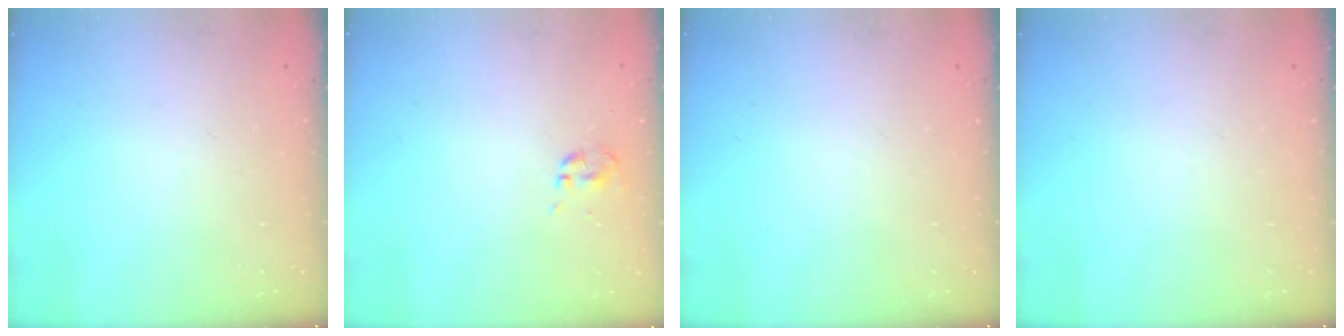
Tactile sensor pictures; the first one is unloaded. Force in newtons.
{"total": 0.0}
{"total": 0.0}
{"total": 0.0}